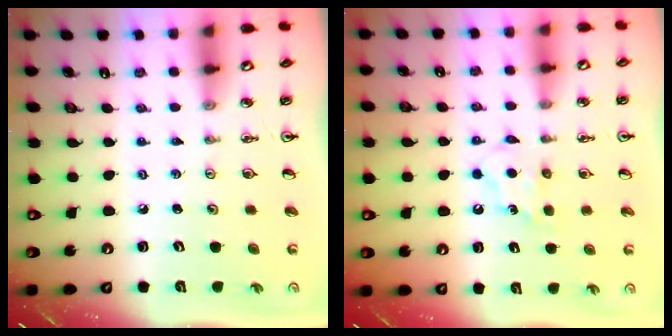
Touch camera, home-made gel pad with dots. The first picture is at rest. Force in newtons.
{"total": 4.2, "press": 4.1, "slide": 0.7}